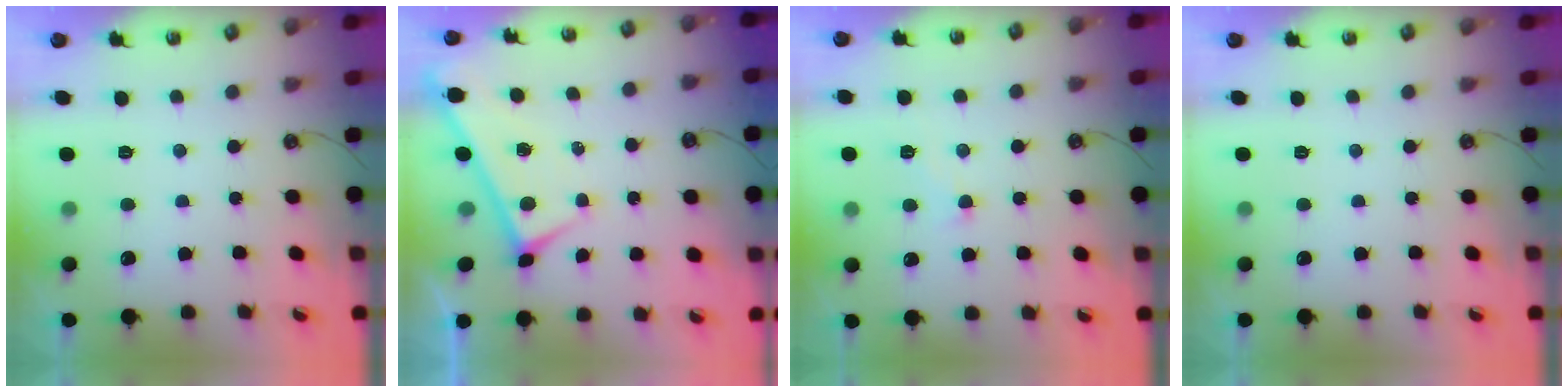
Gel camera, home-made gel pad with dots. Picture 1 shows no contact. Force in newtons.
{"total": 0.0}
{"total": 0.8, "press": 0.5, "slide": 0.6}
{"total": 0.0}